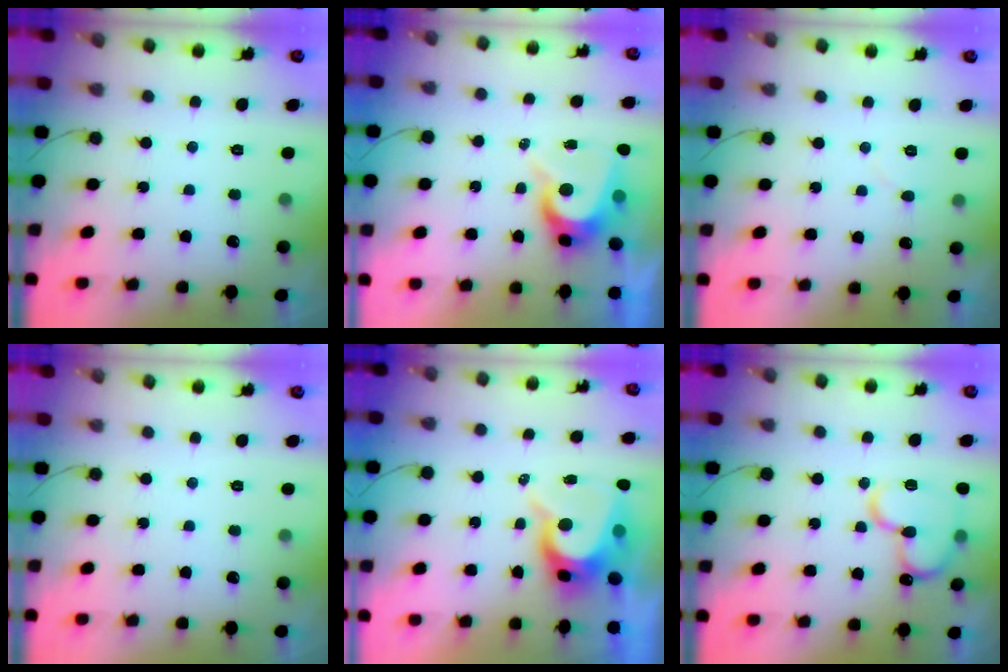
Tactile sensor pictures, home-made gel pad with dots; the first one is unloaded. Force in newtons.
{"total": 8.0, "press": 8.0, "slide": 0.6}
{"total": 2.9, "press": 2.9, "slide": 0.2}
{"total": 0.0}
{"total": 10.4, "press": 10.3, "slide": 1.0}
{"total": 14.9, "press": 14.8, "slide": 2.0}